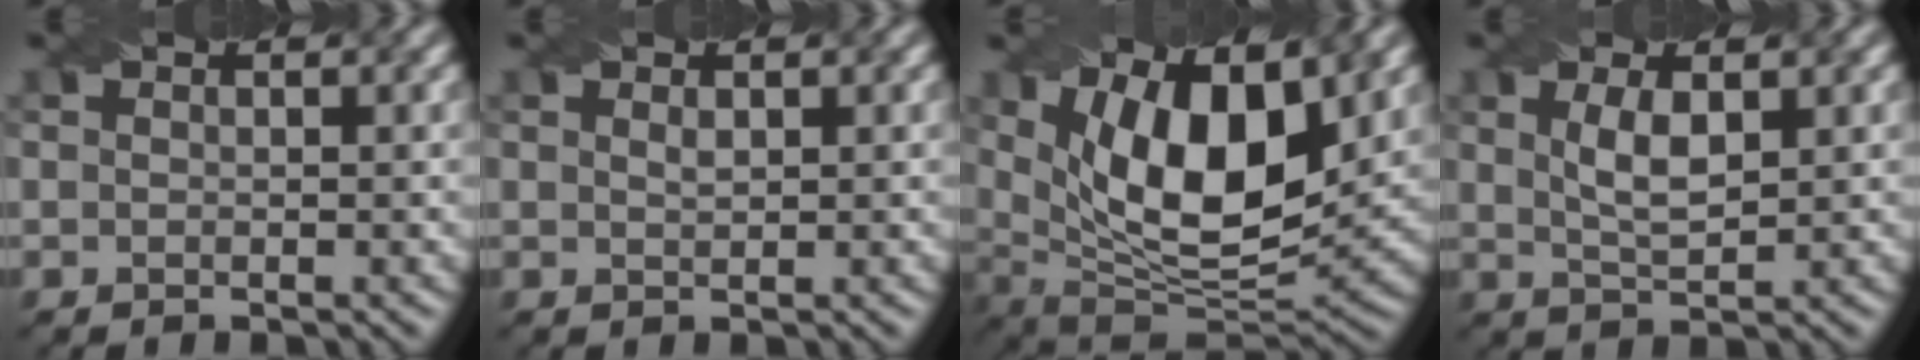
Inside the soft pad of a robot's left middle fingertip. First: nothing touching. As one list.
[{"total": 0.5, "force": [0.3, 0.1, 0.4], "torque": [-0.009, -0.001, 0.008]}, {"total": 12.1, "force": [3.7, 5.3, 10.3], "torque": [-0.159, -0.008, 0.061]}, {"total": 2.9, "force": [0.9, 1.0, 2.5], "torque": [-0.055, 0.000, 0.022]}]